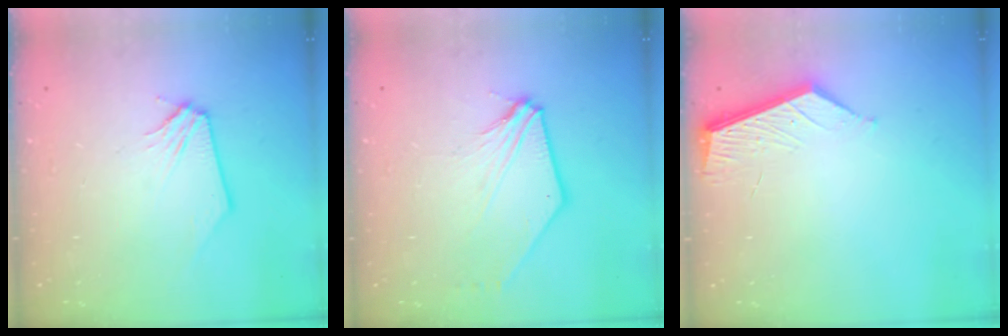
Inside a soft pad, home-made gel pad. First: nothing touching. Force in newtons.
{"total": 9.9, "press": 9.8, "slide": 1.6}
{"total": 5.0, "press": 4.9, "slide": 0.3}